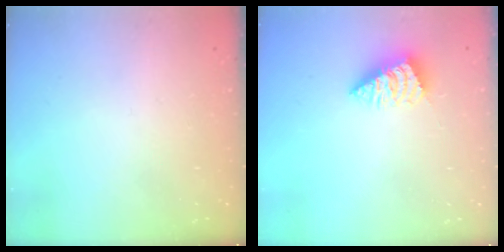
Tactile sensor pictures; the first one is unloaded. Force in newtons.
{"total": 2.1, "press": 2.1, "slide": 0.3}